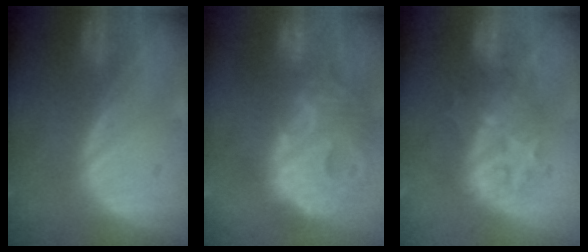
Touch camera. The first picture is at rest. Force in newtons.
{"total": 14.8, "press": 12.9, "slide": 7.4}
{"total": 8.4, "press": 8.3, "slide": 1.4}